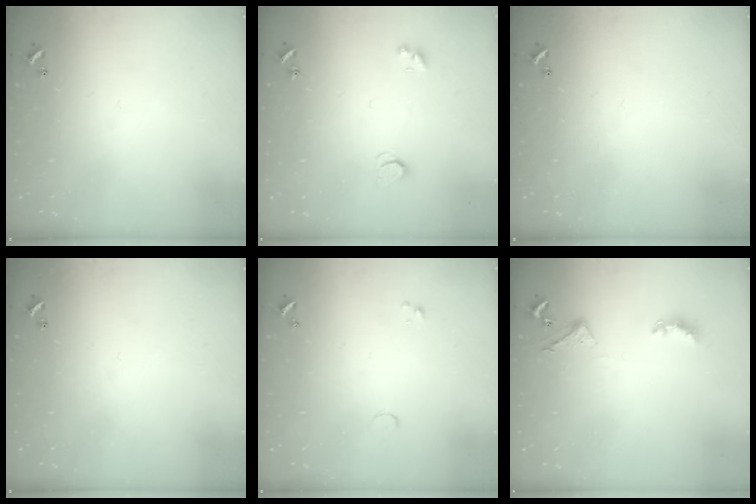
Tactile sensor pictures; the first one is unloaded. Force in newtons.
{"total": 2.5, "press": 2.5, "slide": 0.5}
{"total": 0.0}
{"total": 0.0}
{"total": 0.9, "press": 0.8, "slide": 0.2}
{"total": 2.8, "press": 2.8, "slide": 0.6}